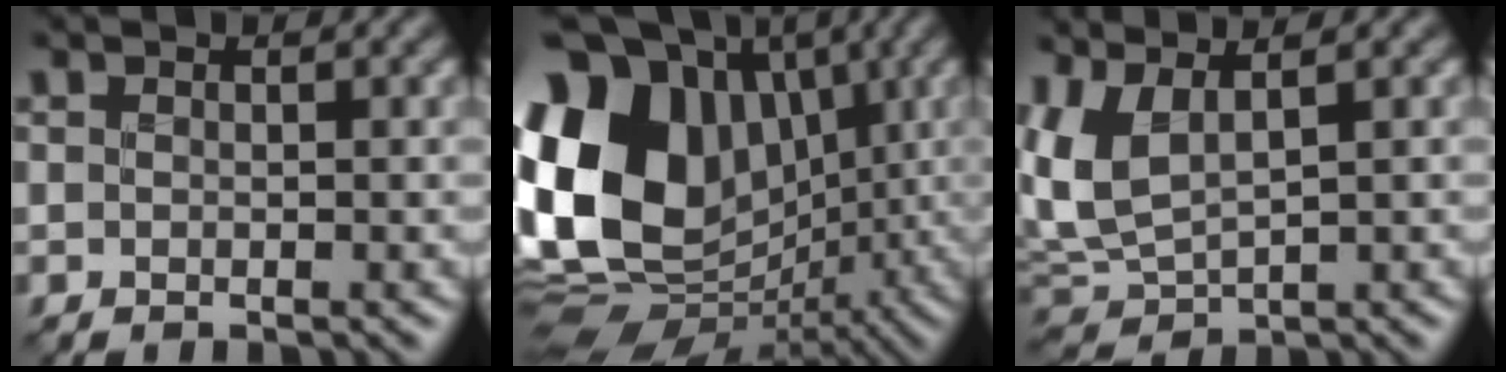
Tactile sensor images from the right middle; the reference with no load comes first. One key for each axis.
{"total": 17.6, "fx": 0.6, "fy": 13.4, "fz": 11.4, "tx": -0.230, "ty": 0.012, "tz": 0.013}
{"total": 4.5, "fx": 1.1, "fy": 2.0, "fz": 3.9, "tx": -0.095, "ty": 0.002, "tz": 0.018}